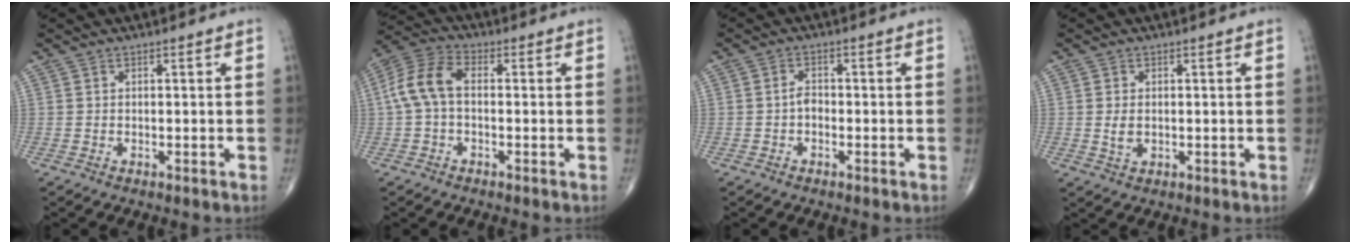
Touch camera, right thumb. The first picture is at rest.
{"total": 8.3, "force": [0.0, 4.9, 6.7], "torque": [-0.146, 0.027, -0.010]}
{"total": 2.0, "force": [-0.5, 1.3, 1.4], "torque": [-0.017, 0.005, -0.015]}
{"total": 2.5, "force": [0.1, 1.6, 1.9], "torque": [-0.034, -0.005, 0.005]}